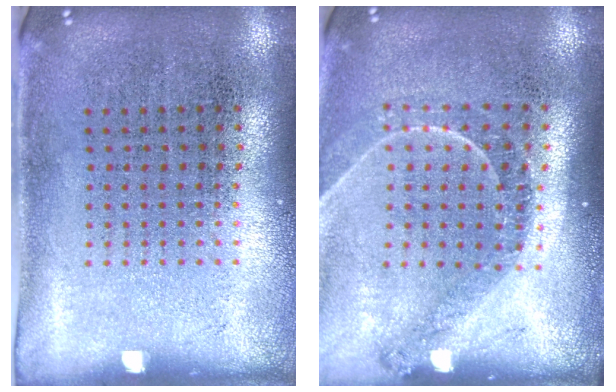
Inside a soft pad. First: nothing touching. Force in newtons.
{"total": 1.3, "press": 1.3, "slide": 0.2}